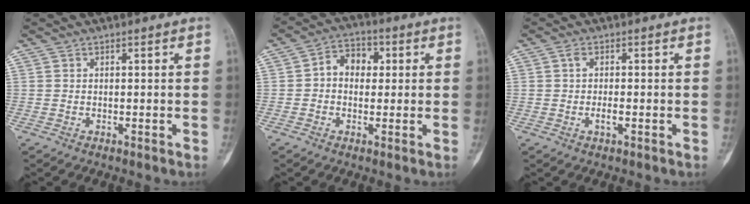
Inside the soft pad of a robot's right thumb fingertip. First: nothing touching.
{"total": 6.5, "force": [0.7, 5.0, 4.2], "torque": [-0.040, 0.017, 0.003]}
{"total": 2.4, "force": [-0.5, 0.9, 2.1], "torque": [-0.045, 0.006, -0.009]}